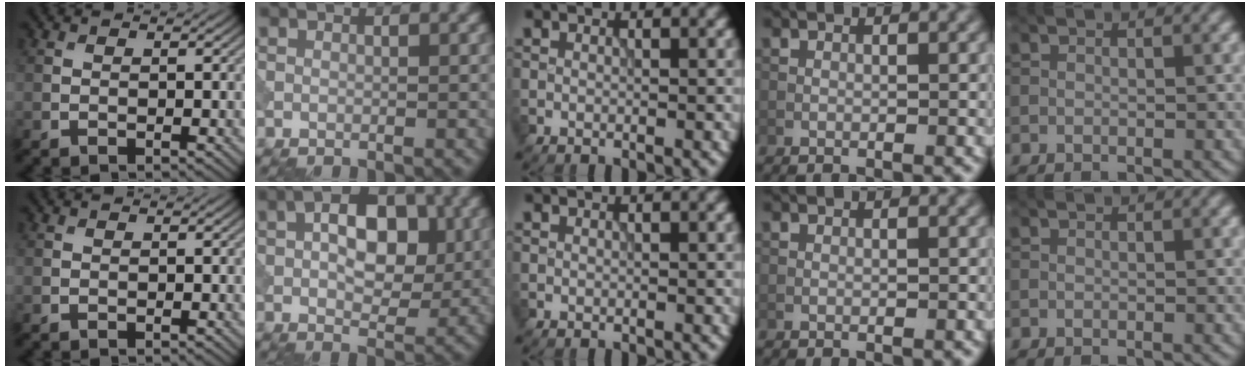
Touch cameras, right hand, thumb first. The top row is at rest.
{"index": {"total": 6.9, "force": [1.0, 4.1, 5.4], "torque": [-0.072, 0.006, 0.009]}}